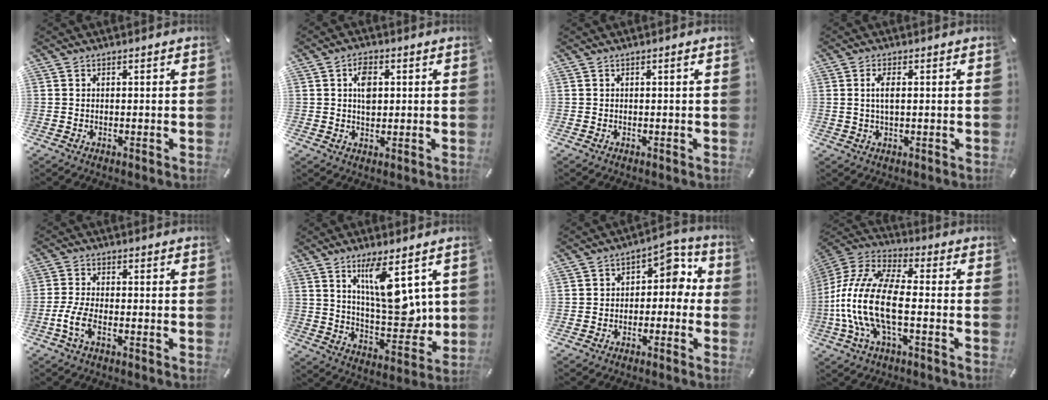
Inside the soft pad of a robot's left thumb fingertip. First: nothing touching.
{"total": 5.2, "force": [1.1, 3.3, 3.8], "torque": [-0.057, 0.000, 0.012]}
{"total": 0.7, "force": [0.2, 0.0, 0.6], "torque": [-0.011, 0.001, 0.002]}
{"total": 3.6, "force": [0.6, 1.4, 3.2], "torque": [-0.073, 0.003, 0.006]}
{"total": 5.8, "force": [-2.6, 2.4, 4.5], "torque": [-0.105, -0.002, -0.049]}
{"total": 14.0, "force": [6.7, 5.0, 11.2], "torque": [-0.181, -0.047, 0.110]}
{"total": 6.9, "force": [0.7, 5.2, 4.4], "torque": [-0.048, -0.002, 0.003]}
{"total": 17.4, "force": [-3.7, 8.2, 14.8], "torque": [-0.329, -0.002, -0.069]}